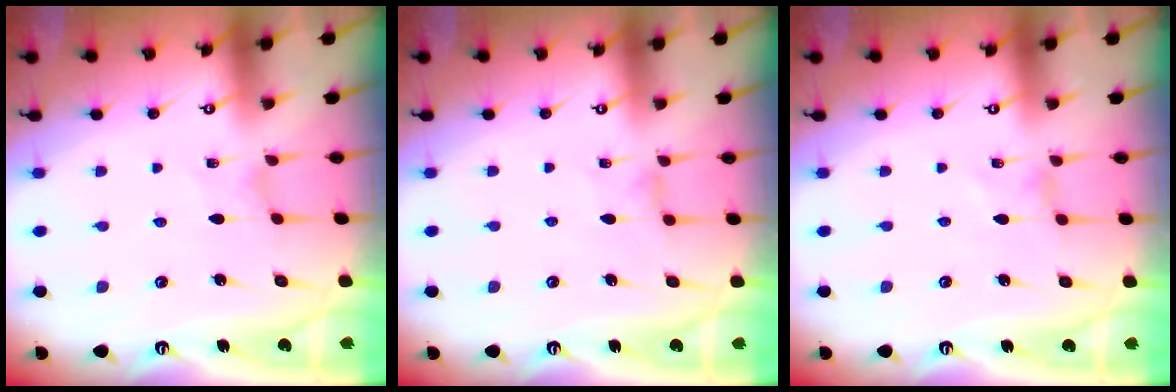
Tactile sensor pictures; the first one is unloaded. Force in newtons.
{"total": 1.0, "press": 1.0, "slide": 0.3}
{"total": 0.0}